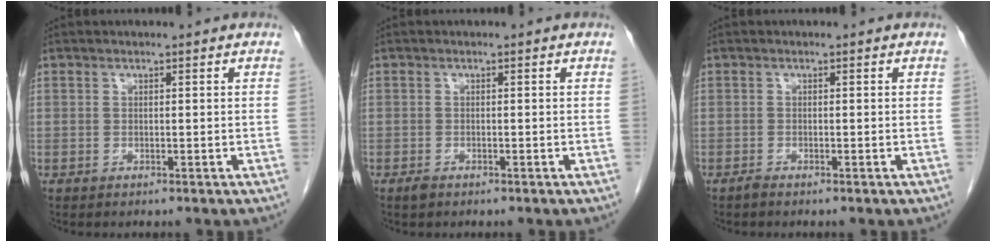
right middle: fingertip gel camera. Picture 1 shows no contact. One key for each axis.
{"total": 0.9, "fx": -0.7, "fy": 0.4, "fz": 0.4, "tx": -0.011, "ty": -0.001, "tz": -0.011}
{"total": 0.6, "fx": -0.5, "fy": 0.0, "fz": 0.2, "tx": -0.008, "ty": -0.002, "tz": -0.011}